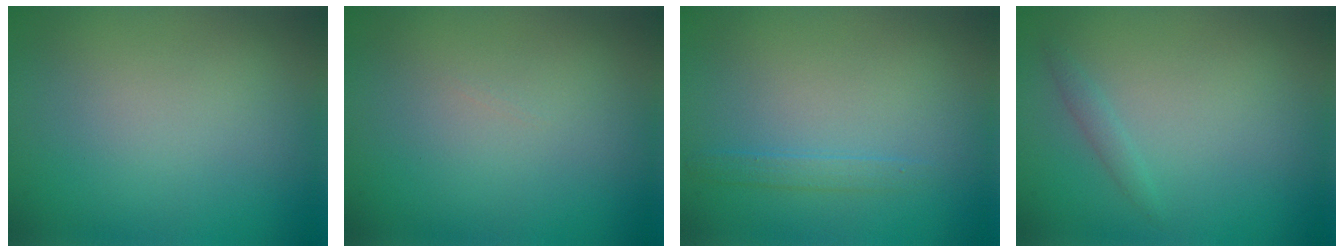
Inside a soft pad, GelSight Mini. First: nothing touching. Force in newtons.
{"total": 0.0}
{"total": 1.1, "press": 1.1, "slide": 0.1}
{"total": 0.8, "press": 0.8, "slide": 0.0}